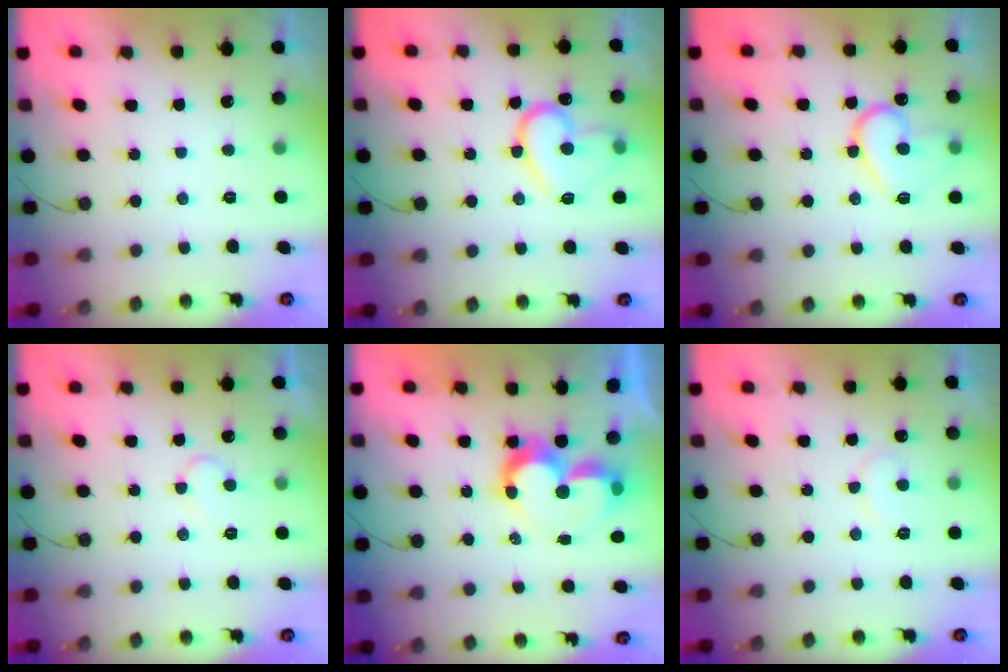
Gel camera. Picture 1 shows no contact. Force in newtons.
{"total": 14.8, "press": 14.8, "slide": 0.7}
{"total": 14.5, "press": 14.5, "slide": 1.3}
{"total": 5.6, "press": 5.6, "slide": 0.5}
{"total": 10.6, "press": 10.6, "slide": 0.7}
{"total": 7.7, "press": 7.7, "slide": 0.3}